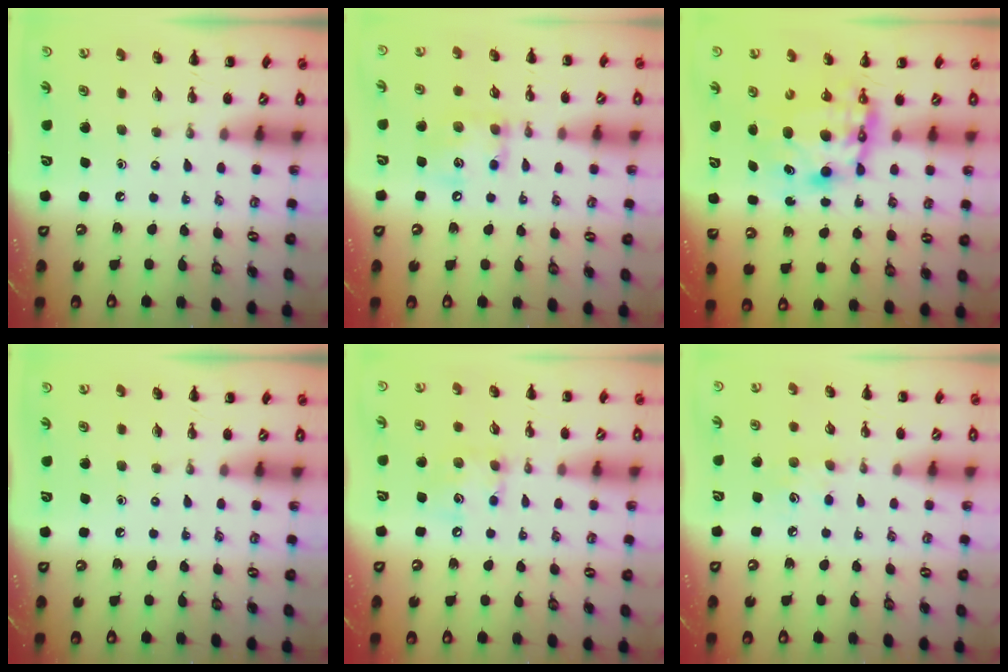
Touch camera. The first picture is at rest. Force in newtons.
{"total": 11.5, "press": 11.4, "slide": 1.8}
{"total": 8.5, "press": 8.2, "slide": 2.2}
{"total": 0.0}
{"total": 8.6, "press": 8.6, "slide": 0.8}
{"total": 5.4, "press": 5.2, "slide": 1.3}